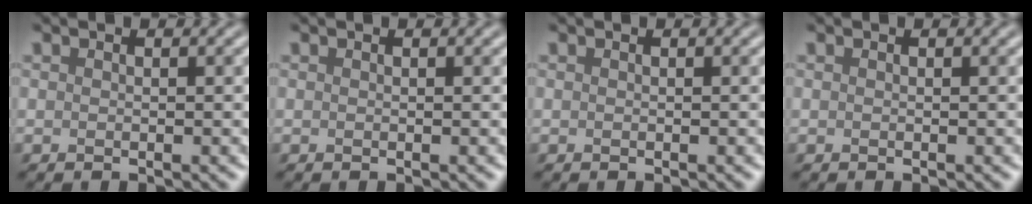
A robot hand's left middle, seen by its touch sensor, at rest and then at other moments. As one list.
[{"total": 0.0}, {"total": 0.0}, {"total": 0.0}]